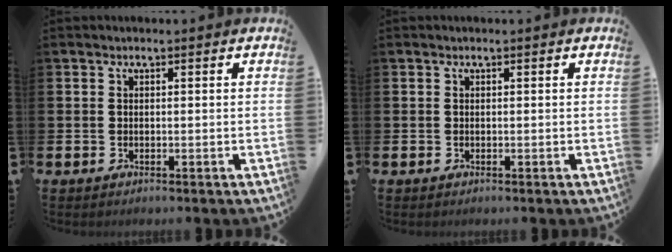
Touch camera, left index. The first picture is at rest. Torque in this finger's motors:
{"motor_torque": [-0.04, -0.02, 0.00, 0.00]}